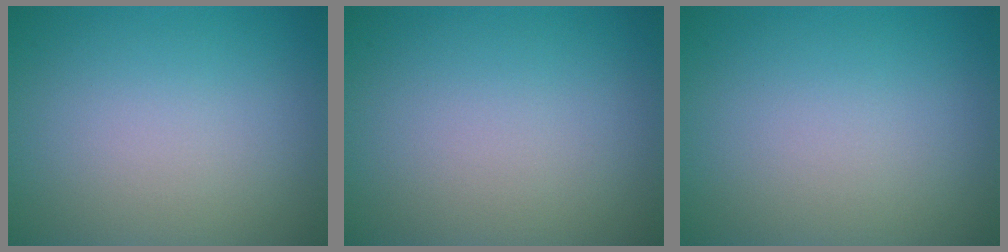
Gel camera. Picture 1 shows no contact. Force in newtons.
{"total": 0.0}
{"total": 0.0}